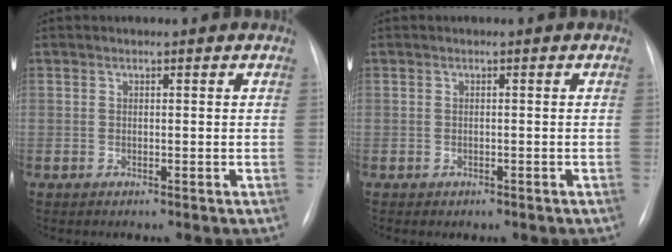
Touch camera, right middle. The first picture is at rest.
{"total": 0.6, "force": [-0.4, 0.4, 0.1], "torque": [-0.006, 0.002, -0.002]}